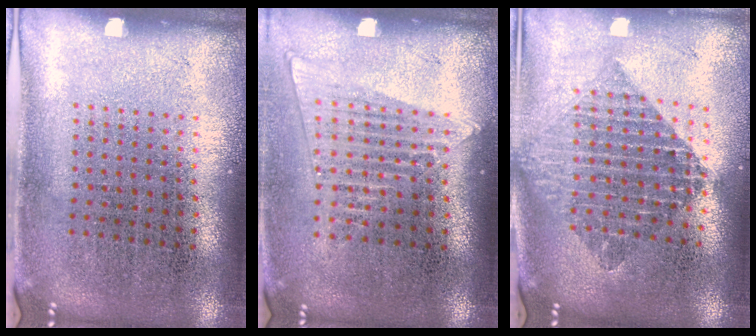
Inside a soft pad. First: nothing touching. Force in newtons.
{"total": 1.4, "press": 1.3, "slide": 0.6}
{"total": 2.1, "press": 1.7, "slide": 1.3}